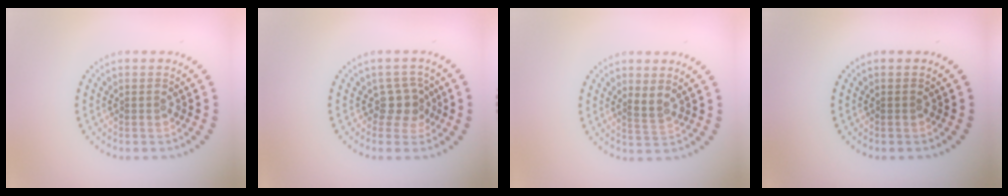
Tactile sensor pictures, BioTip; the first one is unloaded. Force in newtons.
{"total": 2.2, "press": 1.7, "slide": 1.3}
{"total": 1.4, "press": 1.1, "slide": 1.0}
{"total": 0.0}